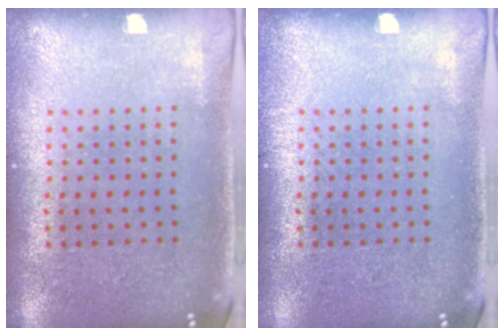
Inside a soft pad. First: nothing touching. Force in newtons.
{"total": 0.0}